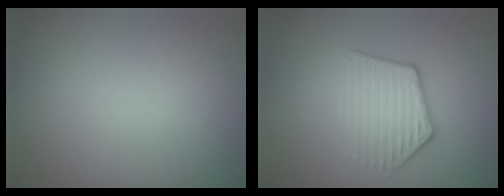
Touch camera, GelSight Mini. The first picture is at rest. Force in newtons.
{"total": 3.9, "press": 3.0, "slide": 2.5}